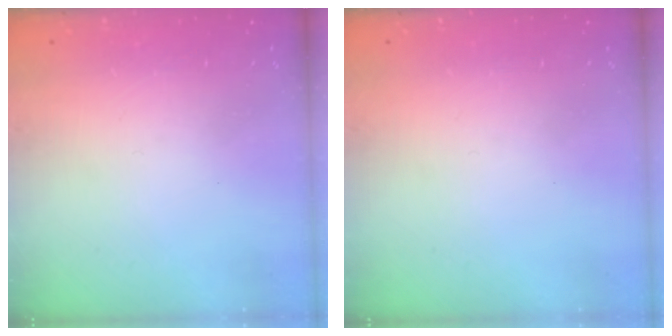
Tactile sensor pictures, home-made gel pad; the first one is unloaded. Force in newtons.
{"total": 0.0}